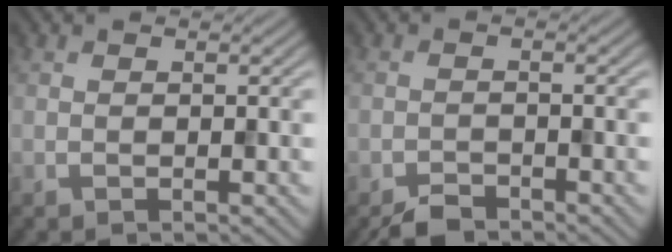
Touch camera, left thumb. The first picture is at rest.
{"total": 2.5, "force": [-2.2, 0.8, 0.8], "torque": [-0.014, 0.000, -0.043]}